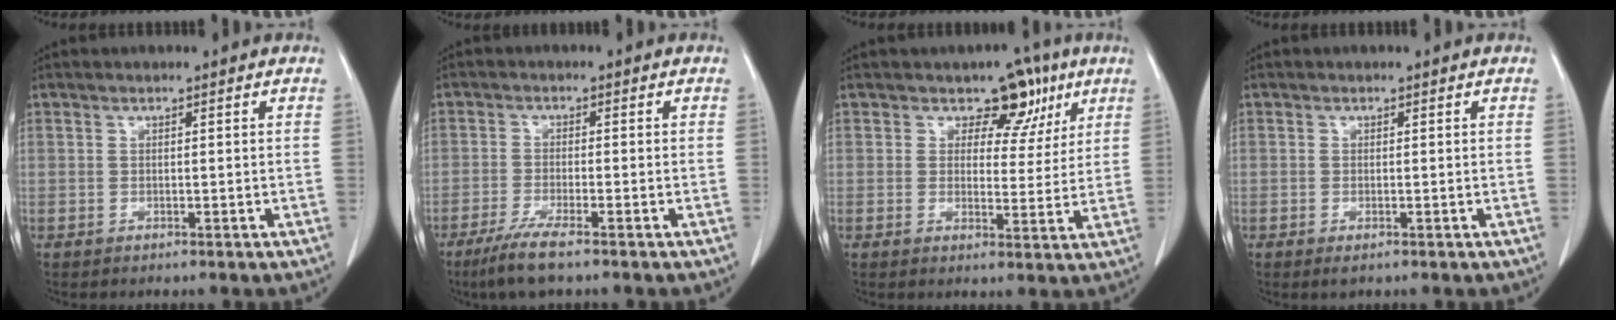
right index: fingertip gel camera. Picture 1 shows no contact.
{"total": 5.7, "force": [-4.0, 0.1, 4.0], "torque": [-0.082, -0.016, -0.073]}
{"total": 6.3, "force": [3.7, 4.3, 2.9], "torque": [-0.013, 0.003, 0.045]}
{"total": 0.9, "force": [-0.5, 0.2, 0.8], "torque": [-0.018, -0.007, -0.003]}